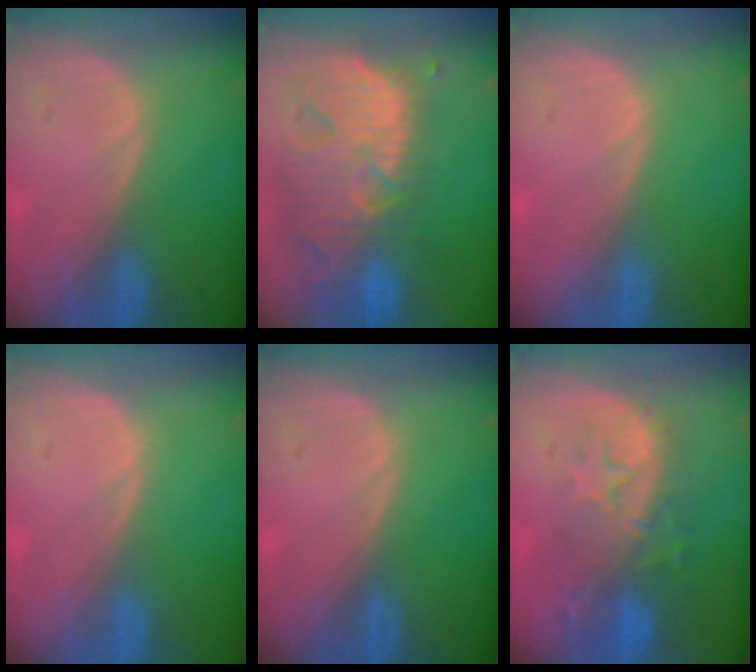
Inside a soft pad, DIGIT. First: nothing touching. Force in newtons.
{"total": 13.7, "press": 11.6, "slide": 7.3}
{"total": 0.0}
{"total": 0.0}
{"total": 0.0}
{"total": 9.9, "press": 8.6, "slide": 4.8}